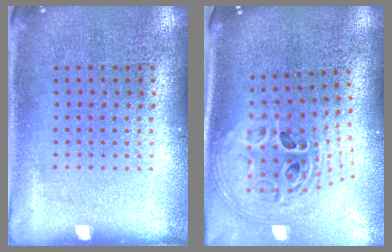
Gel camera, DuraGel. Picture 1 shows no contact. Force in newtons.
{"total": 2.9, "press": 2.1, "slide": 2.1}